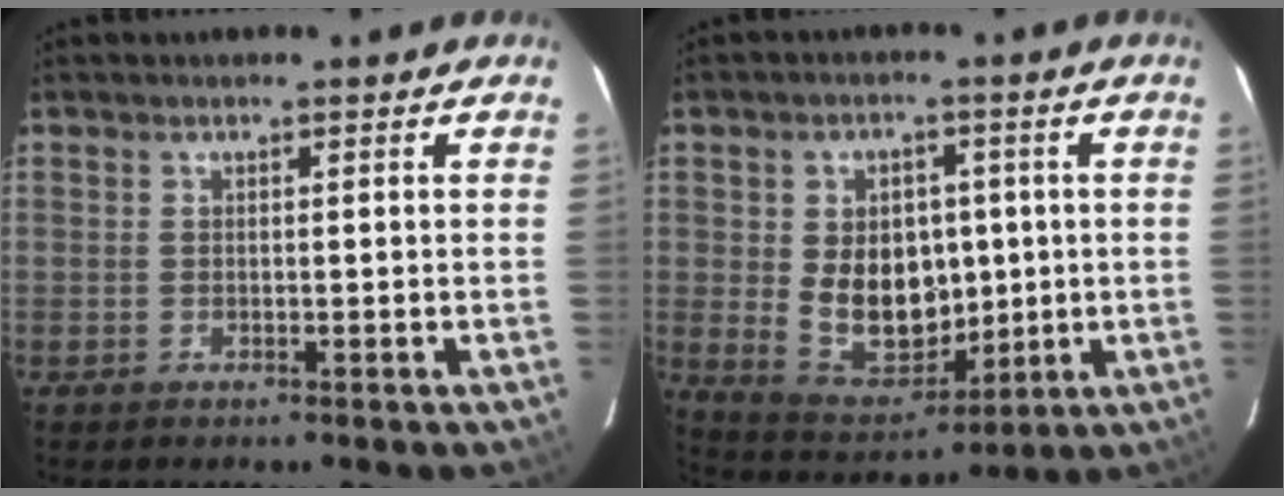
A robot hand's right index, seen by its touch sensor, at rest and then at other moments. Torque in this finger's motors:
{"motor_torque": [0.52, 0.03, 0.70, 0.10]}